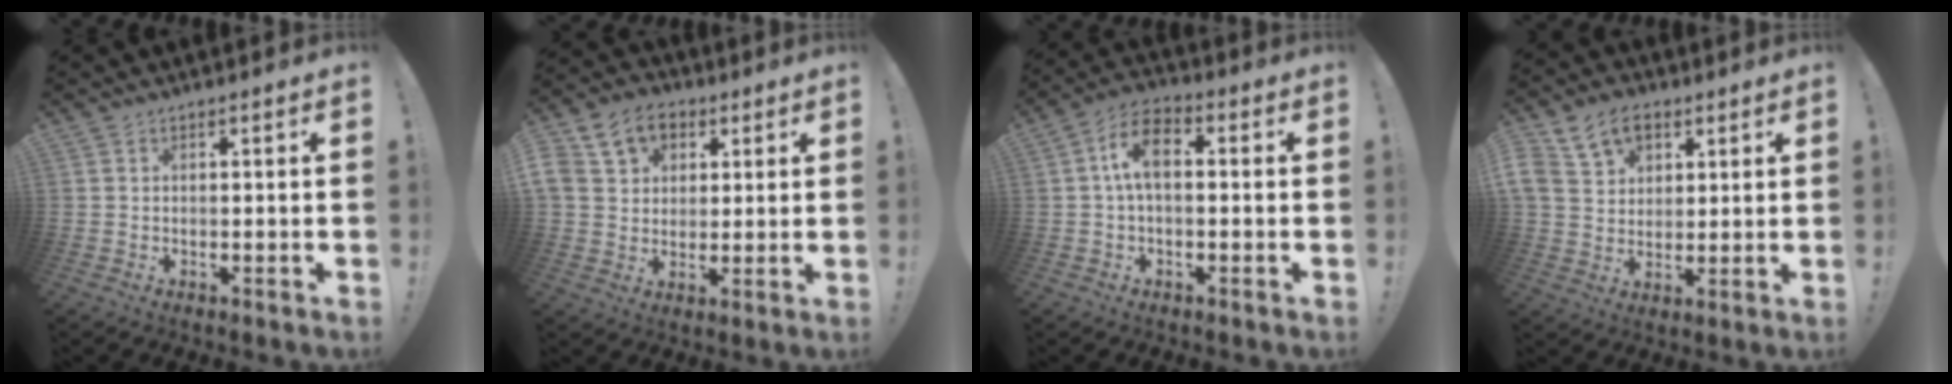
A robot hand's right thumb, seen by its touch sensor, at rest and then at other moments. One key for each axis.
{"total": 13.4, "fx": 5.5, "fy": 10.4, "fz": 6.4, "tx": -0.104, "ty": -0.017, "tz": 0.111}
{"total": 8.8, "fx": 0.7, "fy": 4.9, "fz": 7.3, "tx": -0.140, "ty": 0.012, "tz": 0.016}
{"total": 13.1, "fx": 6.2, "fy": 9.6, "fz": 6.4, "tx": -0.106, "ty": -0.020, "tz": 0.126}